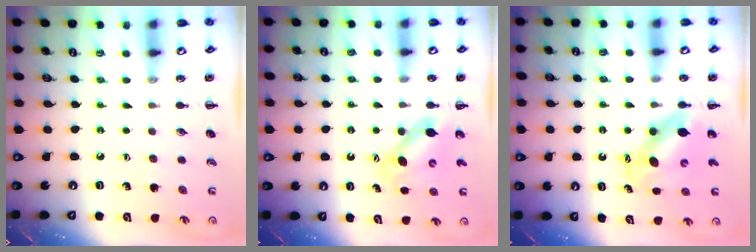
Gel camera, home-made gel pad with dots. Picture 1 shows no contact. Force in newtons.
{"total": 5.8, "press": 5.8, "slide": 0.6}
{"total": 6.7, "press": 6.7, "slide": 0.7}